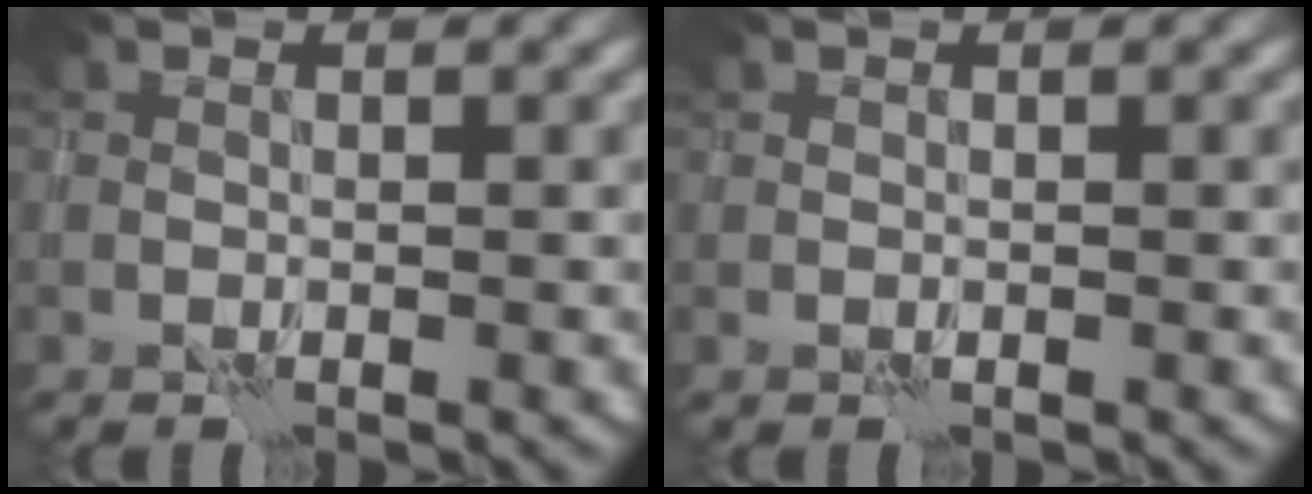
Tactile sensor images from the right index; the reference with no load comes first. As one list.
[{"total": 0.0}]